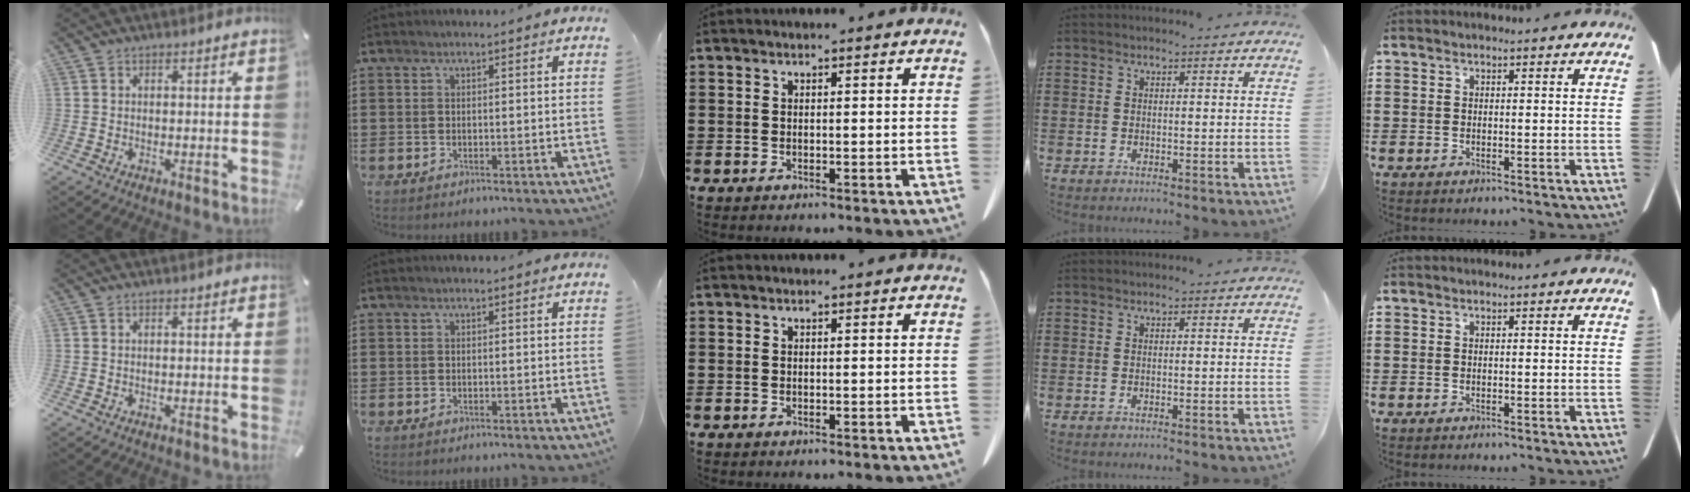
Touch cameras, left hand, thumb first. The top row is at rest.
{}